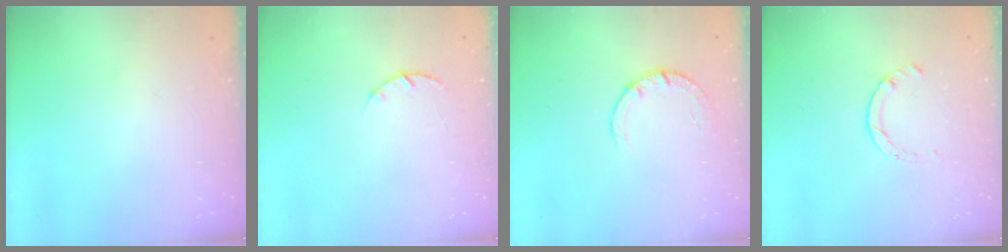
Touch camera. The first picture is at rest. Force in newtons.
{"total": 2.9, "press": 2.9, "slide": 0.5}
{"total": 2.8, "press": 2.8, "slide": 0.4}
{"total": 1.7, "press": 1.7, "slide": 0.2}